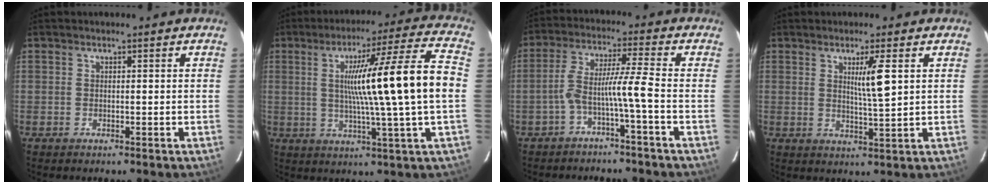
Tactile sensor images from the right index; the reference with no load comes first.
{"total": 17.8, "force": [1.0, -1.8, 17.7], "torque": [-0.272, 0.007, 0.010]}
{"total": 6.3, "force": [-2.6, -1.2, 5.7], "torque": [-0.109, 0.024, -0.046]}
{"total": 4.9, "force": [1.5, -0.4, 4.6], "torque": [-0.078, -0.009, 0.027]}